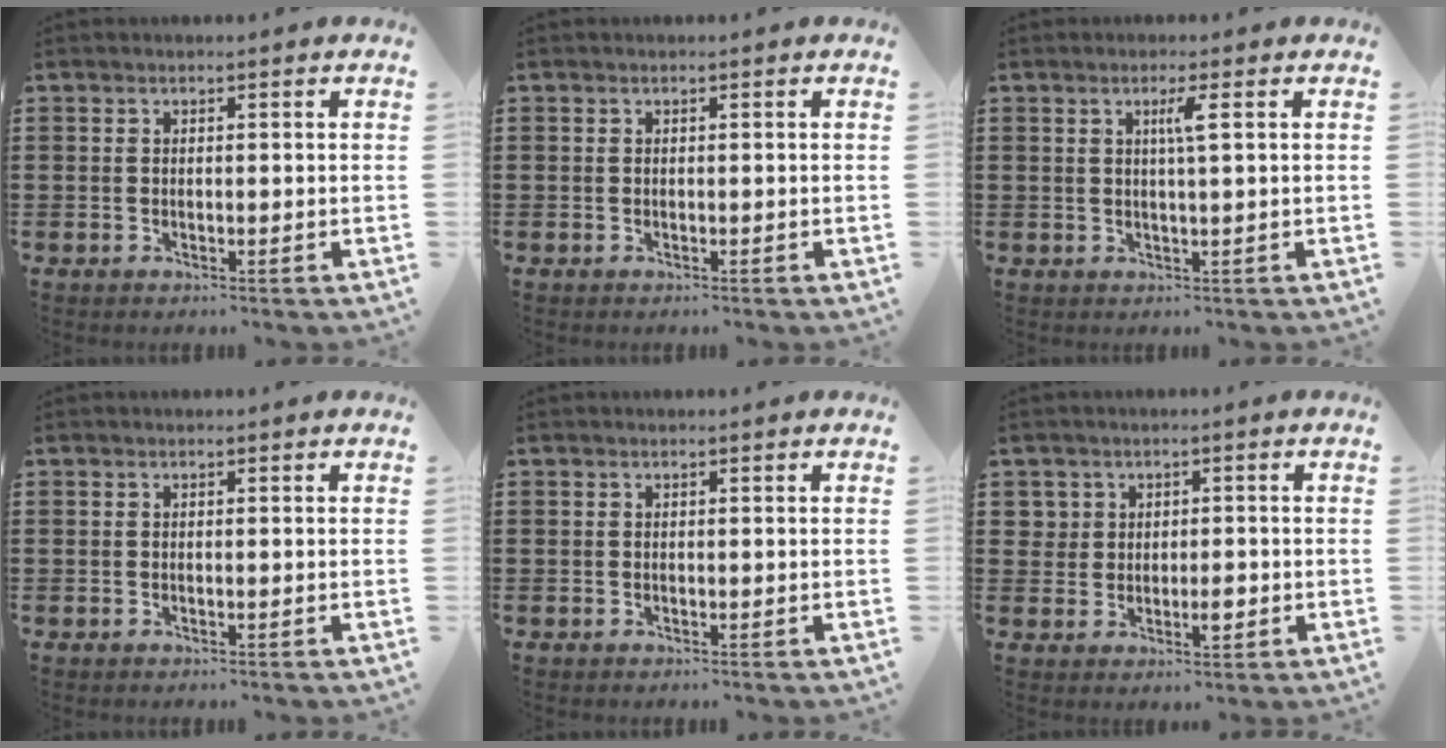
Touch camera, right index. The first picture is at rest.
{"total": 0.0}
{"total": 2.3, "force": [0.6, -0.3, 2.2], "torque": [-0.043, -0.004, 0.007]}
{"total": 0.0}
{"total": 0.0}
{"total": 3.3, "force": [0.0, 2.5, 2.1], "torque": [-0.047, 0.007, 0.000]}